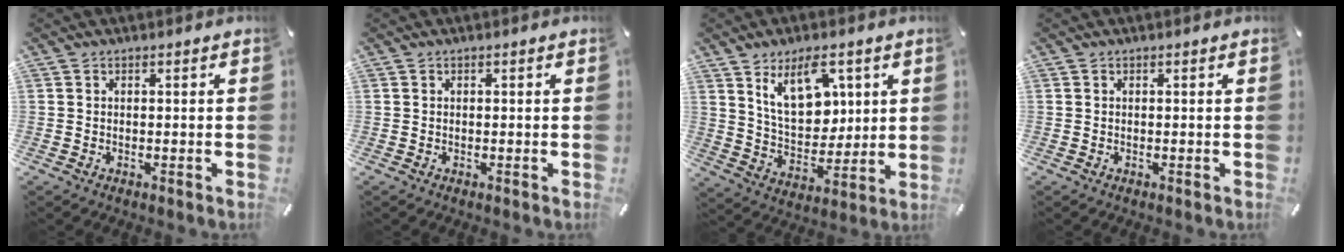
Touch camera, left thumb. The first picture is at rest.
{"total": 0.0}
{"total": 13.4, "force": [6.7, 8.6, 7.8], "torque": [-0.120, -0.020, 0.124]}
{"total": 0.0}